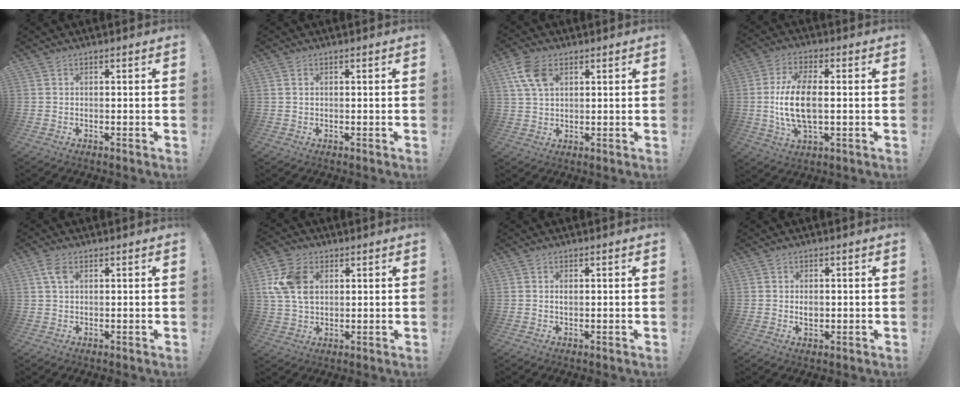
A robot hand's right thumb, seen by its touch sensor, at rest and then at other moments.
{"total": 0.9, "force": [0.5, 0.6, 0.5], "torque": [-0.013, 0.003, 0.009]}
{"total": 9.1, "force": [4.0, 5.6, 5.9], "torque": [-0.118, -0.007, 0.076]}
{"total": 13.2, "force": [-0.4, 6.3, 11.6], "torque": [-0.224, -0.005, -0.010]}
{"total": 4.1, "force": [1.6, 2.2, 3.1], "torque": [-0.066, 0.006, 0.031]}
{"total": 12.6, "force": [3.5, 9.0, 8.1], "torque": [-0.160, 0.003, 0.068]}
{"total": 0.7, "force": [0.1, 0.4, 0.5], "torque": [-0.013, 0.003, 0.002]}
{"total": 2.6, "force": [-0.2, 1.9, 1.9], "torque": [-0.012, -0.005, -0.009]}